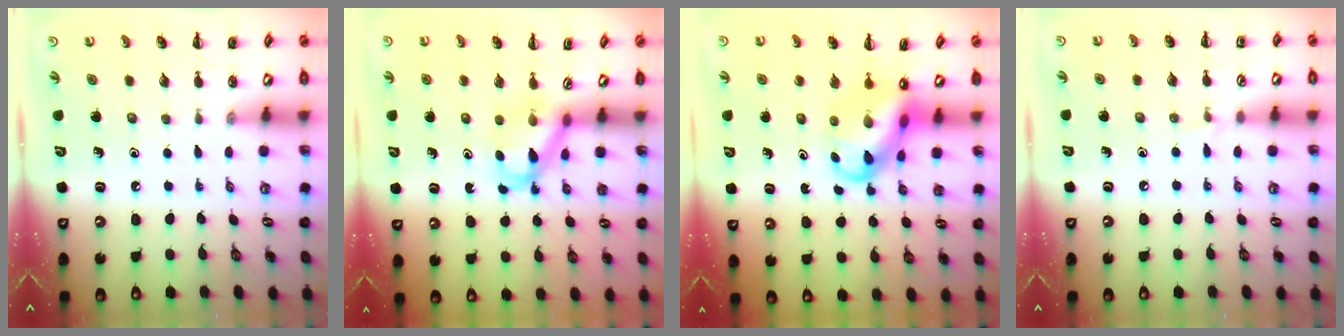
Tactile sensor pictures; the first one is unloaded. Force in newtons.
{"total": 4.7, "press": 4.7, "slide": 0.6}
{"total": 8.7, "press": 8.3, "slide": 2.5}
{"total": 3.1, "press": 3.0, "slide": 1.1}